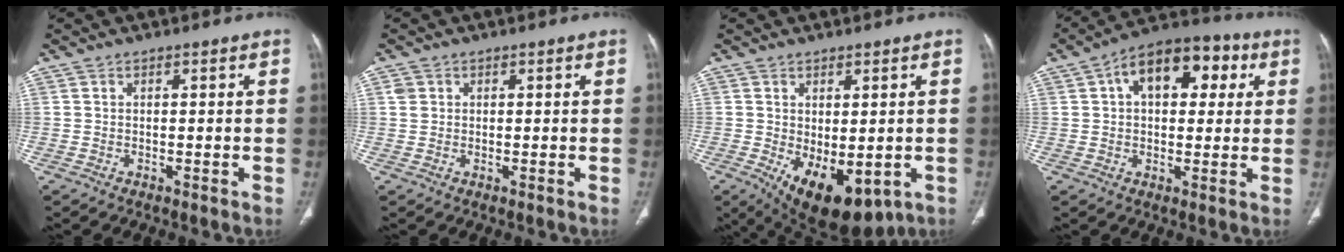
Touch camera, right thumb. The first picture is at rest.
{"total": 1.7, "force": [0.6, 1.5, 0.5], "torque": [-0.004, 0.001, 0.010]}
{"total": 12.7, "force": [-4.3, 6.5, 10.0], "torque": [-0.138, -0.009, -0.042]}
{"total": 14.6, "force": [4.6, 8.6, 10.9], "torque": [-0.126, 0.023, 0.062]}